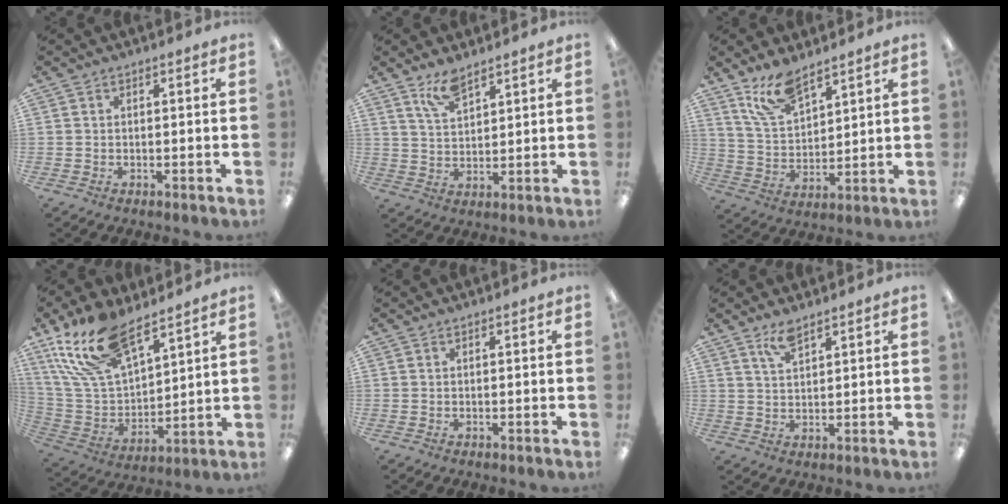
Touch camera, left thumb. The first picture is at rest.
{"total": 6.6, "force": [5.2, 2.3, 3.5], "torque": [-0.071, -0.020, 0.094]}
{"total": 10.7, "force": [8.3, 4.4, 5.2], "torque": [-0.106, -0.035, 0.154]}
{"total": 19.6, "force": [13.3, 8.7, 11.4], "torque": [-0.250, -0.057, 0.242]}
{"total": 0.0}
{"total": 4.7, "force": [3.6, 1.3, 2.7], "torque": [-0.062, -0.004, 0.066]}